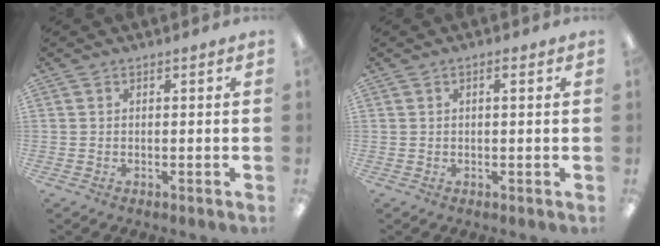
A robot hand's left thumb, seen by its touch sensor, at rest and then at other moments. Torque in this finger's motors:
{"motor_torque": [0.02, -0.11, -0.16, -0.25, 0.04]}